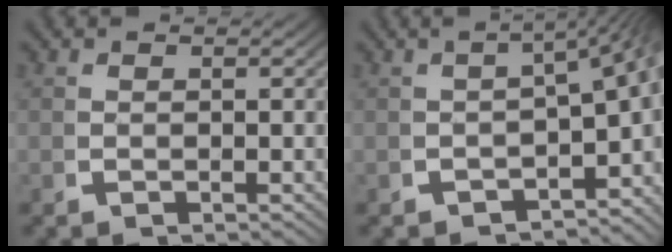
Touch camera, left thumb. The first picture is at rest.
{"total": 7.9, "force": [-1.8, 4.2, 6.4], "torque": [-0.056, 0.006, -0.031]}